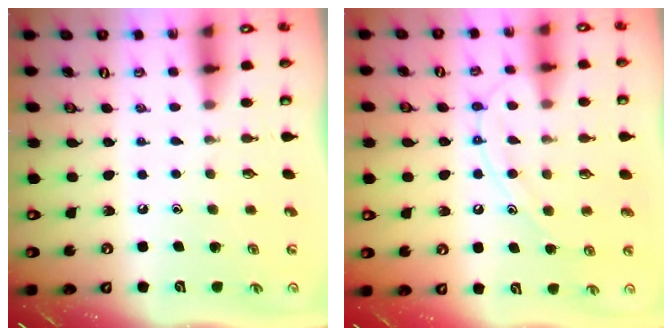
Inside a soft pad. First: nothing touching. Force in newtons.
{"total": 10.7, "press": 10.7, "slide": 0.9}